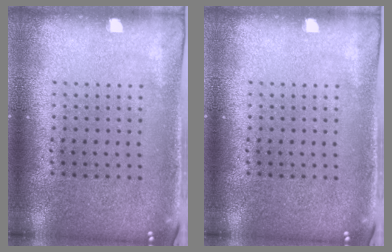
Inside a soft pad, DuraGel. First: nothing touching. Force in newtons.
{"total": 0.0}